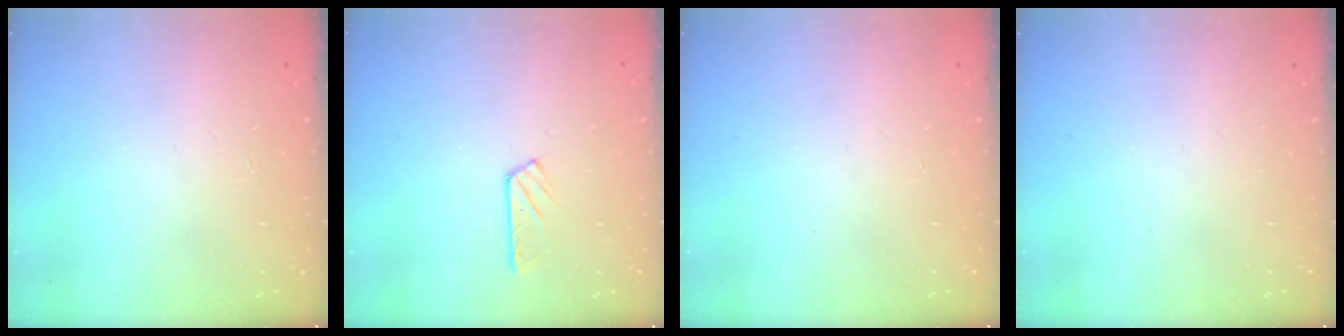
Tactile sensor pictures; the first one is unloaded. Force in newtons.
{"total": 3.6, "press": 3.5, "slide": 0.5}
{"total": 0.0}
{"total": 0.0}